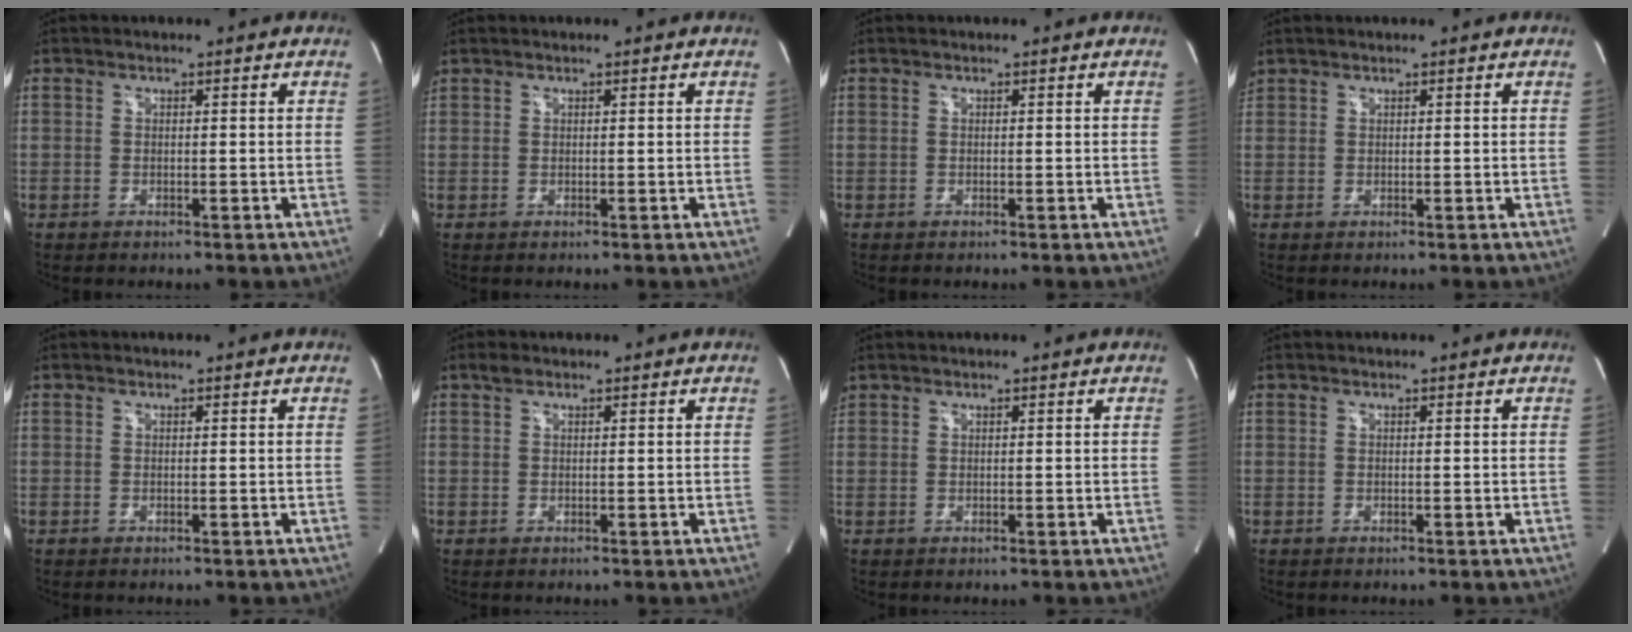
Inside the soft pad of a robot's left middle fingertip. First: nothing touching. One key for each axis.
{"total": 0.6, "fx": 0.6, "fy": 0.0, "fz": 0.2, "tx": -0.013, "ty": 0.014, "tz": 0.019}
{"total": 0.0}
{"total": 1.1, "fx": 1.1, "fy": 0.3, "fz": 0.2, "tx": -0.015, "ty": 0.018, "tz": 0.027}
{"total": 0.0}
{"total": 1.1, "fx": 0.8, "fy": 0.4, "fz": 0.6, "tx": -0.017, "ty": 0.010, "tz": 0.017}
{"total": 0.6, "fx": 0.5, "fy": 0.1, "fz": 0.0, "tx": -0.010, "ty": 0.012, "tz": 0.017}
{"total": 0.0}